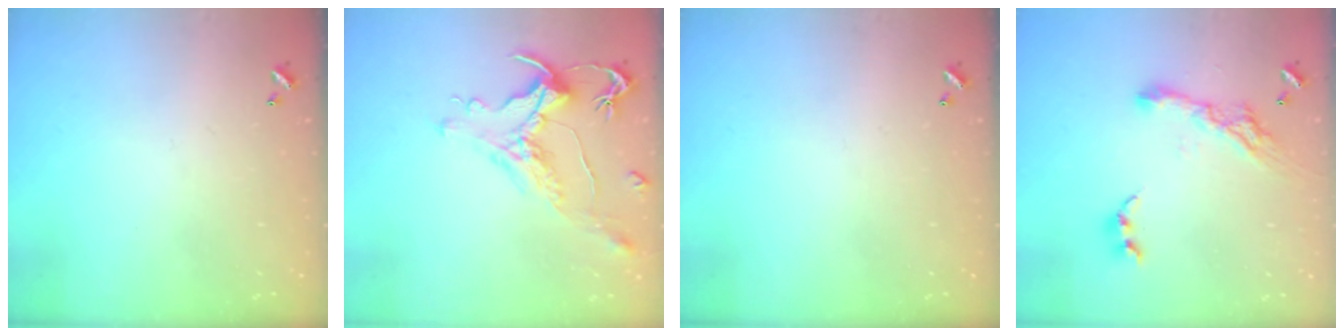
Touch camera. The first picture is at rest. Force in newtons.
{"total": 1.7, "press": 1.1, "slide": 1.3}
{"total": 0.0}
{"total": 9.2, "press": 9.1, "slide": 1.0}